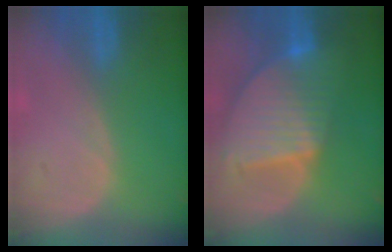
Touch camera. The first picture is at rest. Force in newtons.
{"total": 9.5, "press": 8.2, "slide": 4.8}